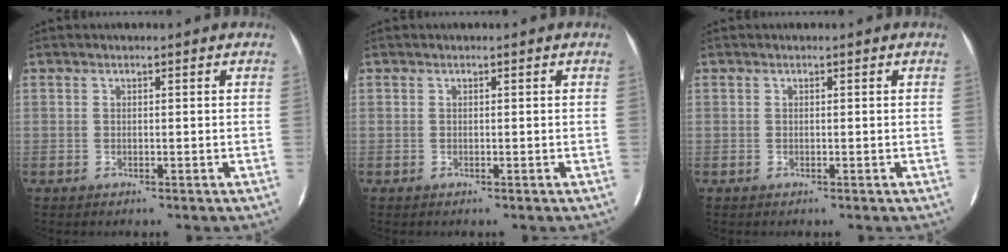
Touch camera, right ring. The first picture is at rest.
{"total": 0.0}
{"total": 0.0}